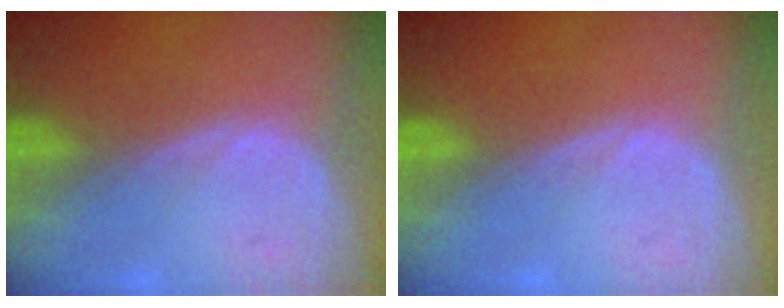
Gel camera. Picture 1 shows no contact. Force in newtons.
{"total": 0.0}